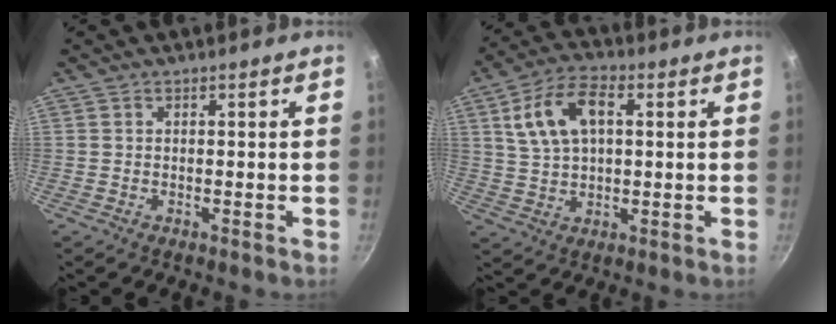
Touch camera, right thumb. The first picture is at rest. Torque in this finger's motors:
{"motor_torque": [-0.38, 0.72, 0.00, 0.22, 0.15]}